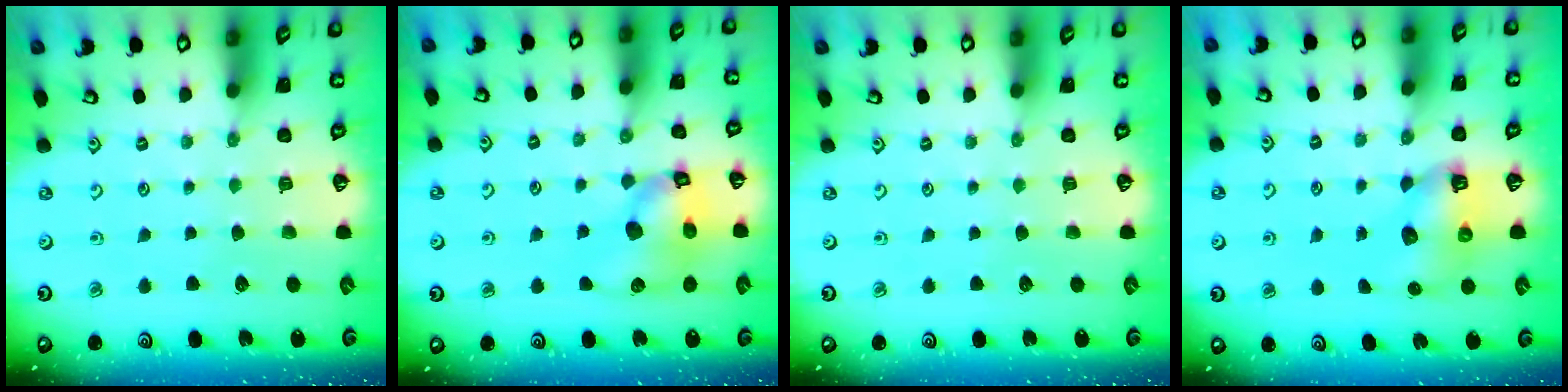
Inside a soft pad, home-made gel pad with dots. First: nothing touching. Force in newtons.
{"total": 12.3, "press": 12.2, "slide": 1.6}
{"total": 0.0}
{"total": 6.8, "press": 6.8, "slide": 0.9}